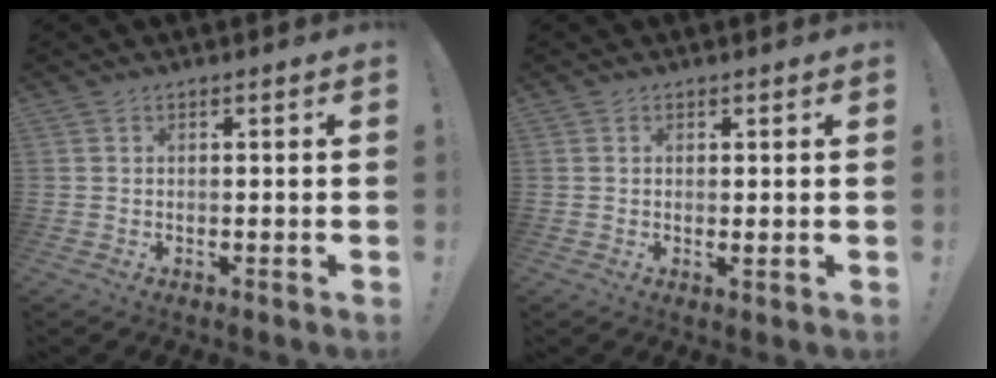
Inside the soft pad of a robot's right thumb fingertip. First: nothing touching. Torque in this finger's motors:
{"motor_torque": [-0.03, -0.13, -0.05, 0.19, -0.02]}